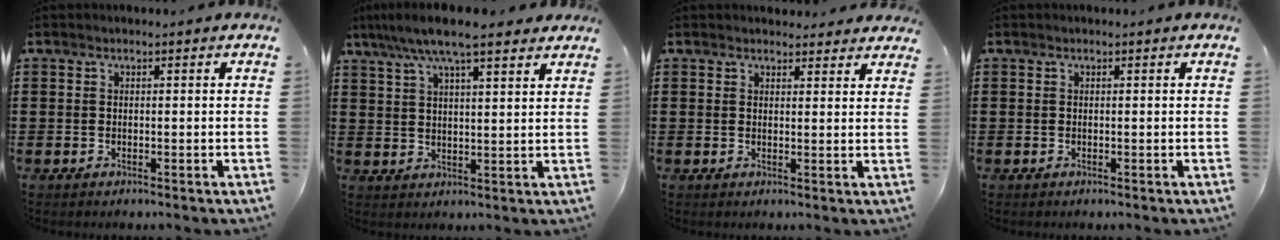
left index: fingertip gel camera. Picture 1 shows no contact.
{"total": 7.8, "force": [6.1, 1.1, 4.7], "torque": [-0.105, -0.010, 0.108]}
{"total": 2.2, "force": [2.1, 0.6, 0.1], "torque": [0.000, -0.004, 0.039]}
{"total": 0.0}